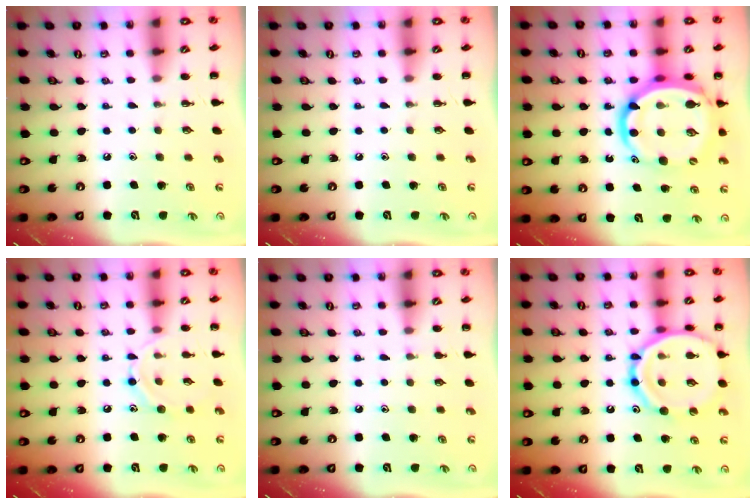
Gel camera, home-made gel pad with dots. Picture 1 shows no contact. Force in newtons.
{"total": 0.0}
{"total": 17.1, "press": 16.4, "slide": 4.6}
{"total": 8.8, "press": 8.8, "slide": 0.7}
{"total": 3.6, "press": 3.4, "slide": 1.3}
{"total": 19.4, "press": 19.2, "slide": 2.5}